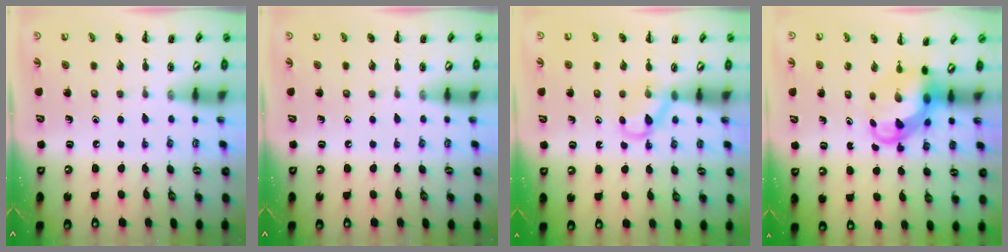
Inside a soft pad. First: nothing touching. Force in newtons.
{"total": 0.0}
{"total": 5.0, "press": 4.8, "slide": 1.2}
{"total": 5.4, "press": 5.3, "slide": 0.6}